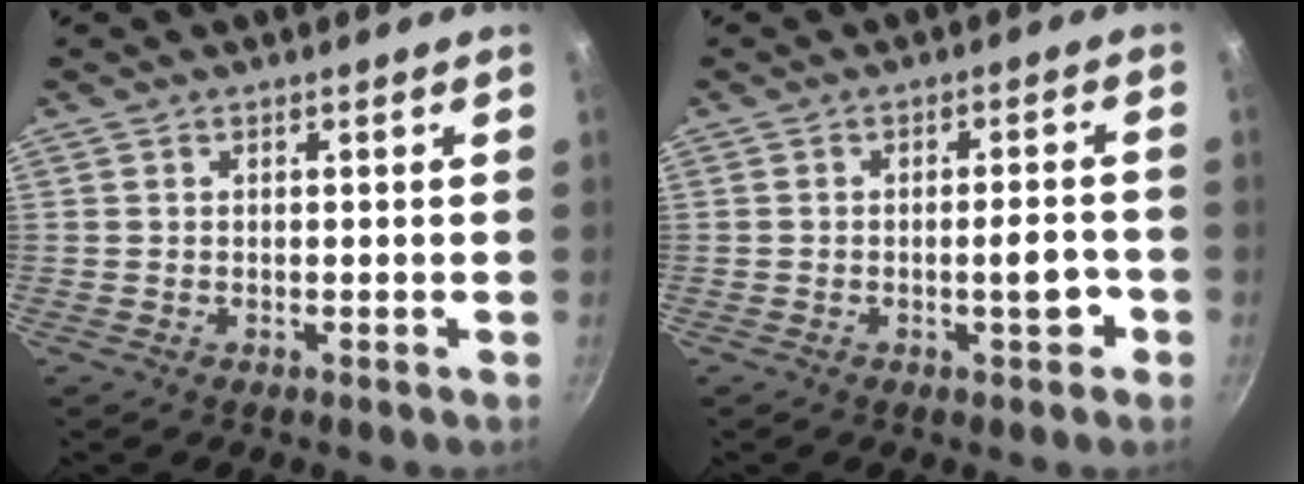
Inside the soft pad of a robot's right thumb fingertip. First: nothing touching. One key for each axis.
{"total": 4.6, "fx": -1.7, "fy": 1.5, "fz": 4.0, "tx": -0.041, "ty": 0.018, "tz": -0.025}